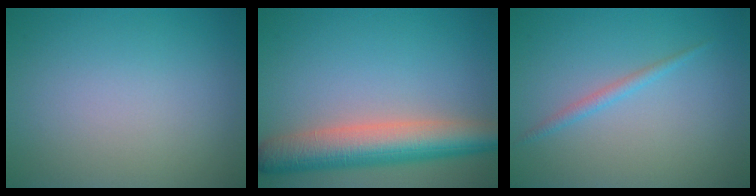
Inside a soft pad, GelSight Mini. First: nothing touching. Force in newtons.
{"total": 7.5, "press": 7.5, "slide": 0.4}
{"total": 1.2, "press": 1.2, "slide": 0.1}